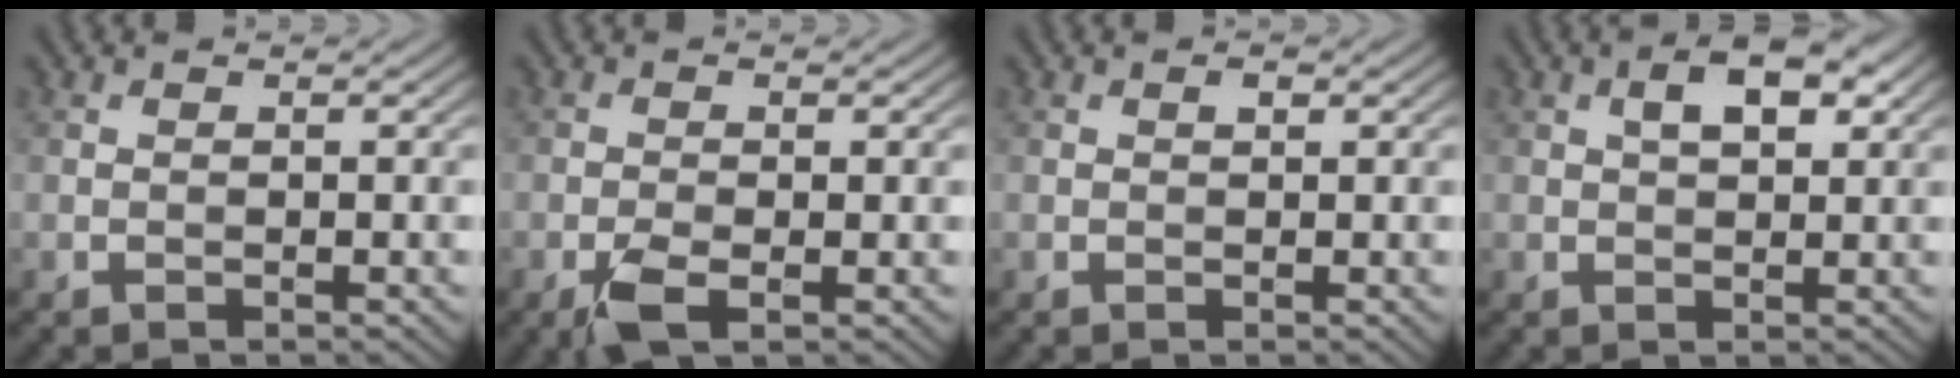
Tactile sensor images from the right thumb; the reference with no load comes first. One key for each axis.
{"total": 3.2, "fx": -1.5, "fy": 1.1, "fz": 2.6, "tx": -0.055, "ty": -0.002, "tz": -0.030}
{"total": 0.8, "fx": 0.3, "fy": 0.3, "fz": 0.6, "tx": -0.007, "ty": 0.000, "tz": 0.004}
{"total": 4.6, "fx": 1.7, "fy": 2.2, "fz": 3.7, "tx": -0.063, "ty": 0.007, "tz": 0.024}